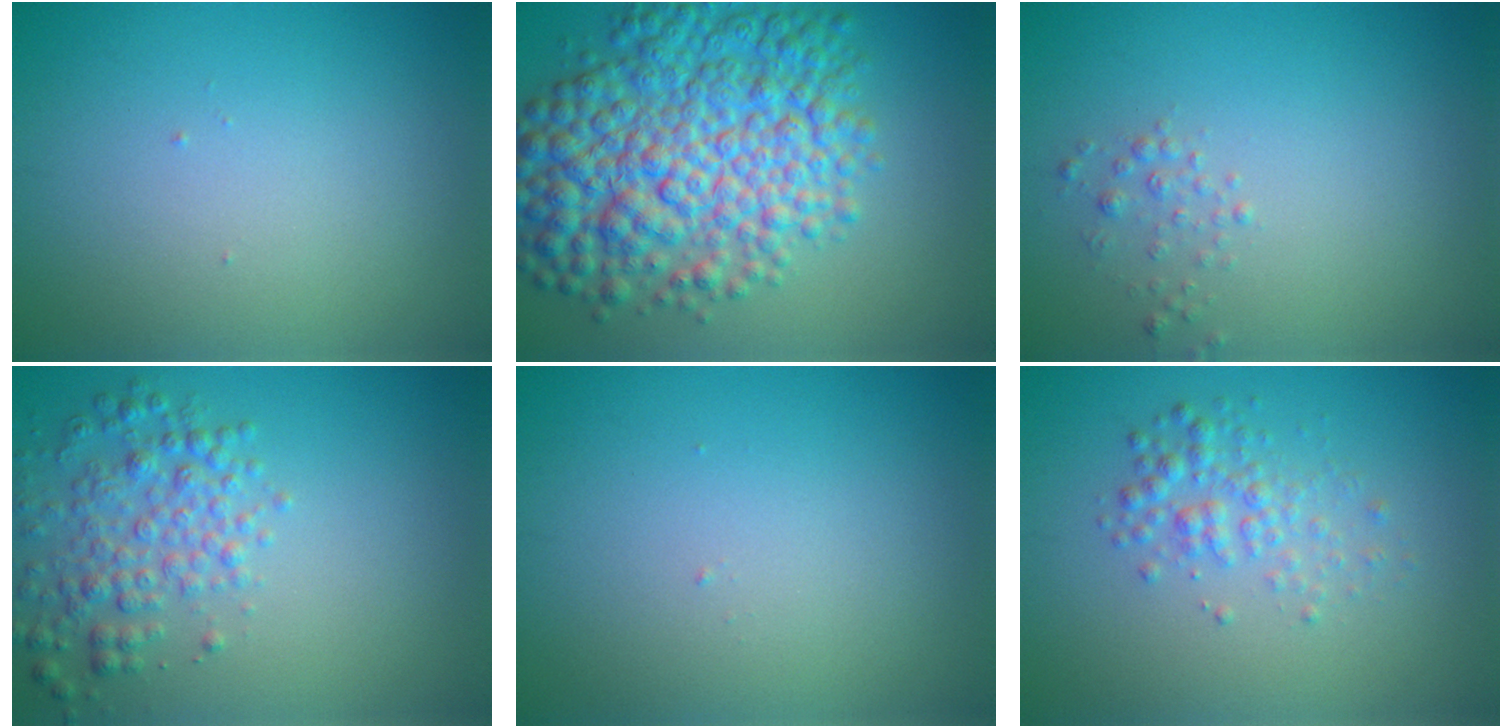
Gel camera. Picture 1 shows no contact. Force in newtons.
{"total": 10.3, "press": 10.3, "slide": 0.1}
{"total": 0.9, "press": 0.9, "slide": 0.0}
{"total": 3.7, "press": 3.7, "slide": 0.1}
{"total": 0.0}
{"total": 2.3, "press": 2.3, "slide": 0.1}